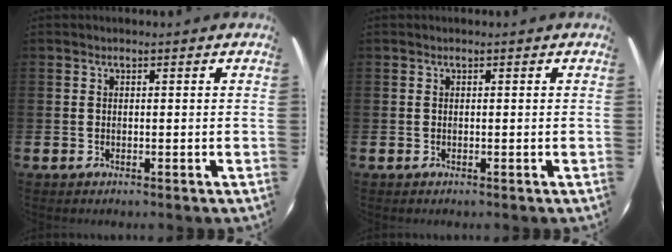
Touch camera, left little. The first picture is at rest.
{"total": 0.0}